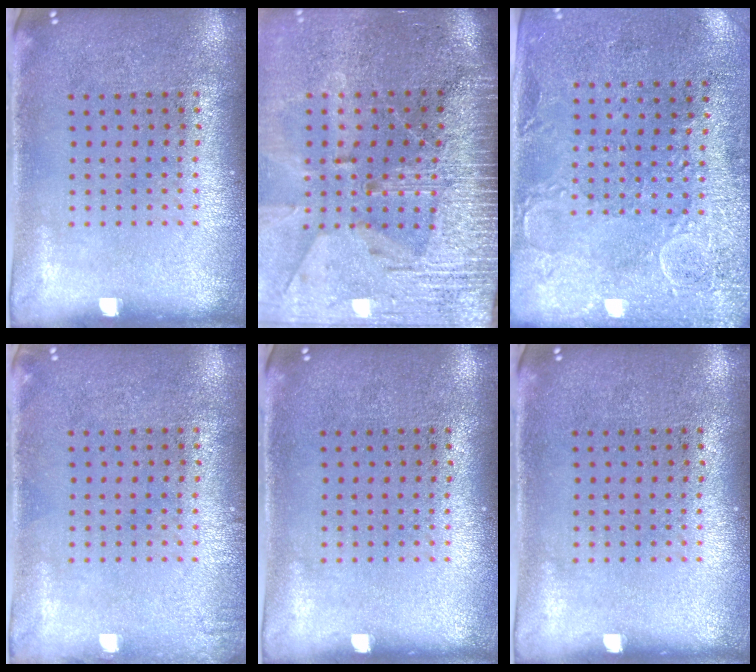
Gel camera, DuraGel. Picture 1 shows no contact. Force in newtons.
{"total": 4.0, "press": 3.5, "slide": 2.0}
{"total": 2.9, "press": 2.4, "slide": 1.6}
{"total": 0.7, "press": 0.7, "slide": 0.1}
{"total": 0.0}
{"total": 0.0}